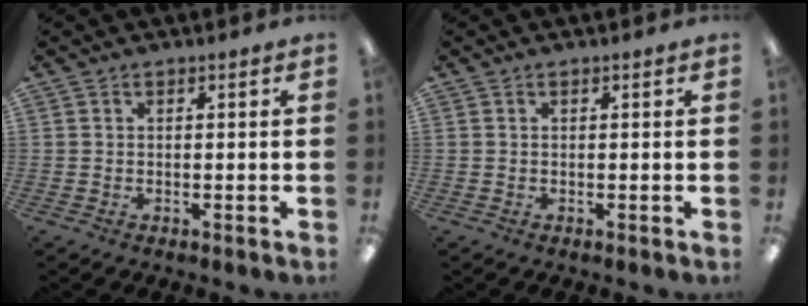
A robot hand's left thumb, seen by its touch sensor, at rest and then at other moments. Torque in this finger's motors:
{"motor_torque": [0.02, 0.00, 0.02, -0.11, 0.00]}